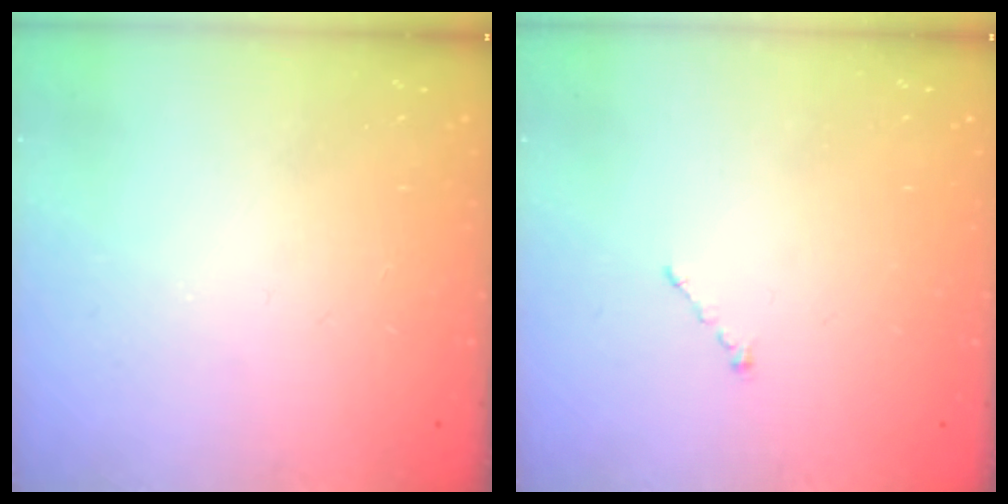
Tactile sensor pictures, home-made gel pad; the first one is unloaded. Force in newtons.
{"total": 1.0, "press": 0.9, "slide": 0.3}